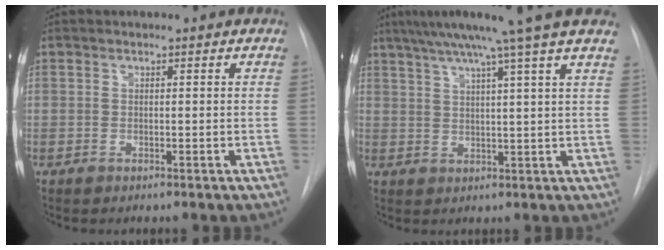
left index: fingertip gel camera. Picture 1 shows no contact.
{"total": 13.8, "force": [10.5, -1.9, 8.8], "torque": [-0.138, 0.018, 0.134]}